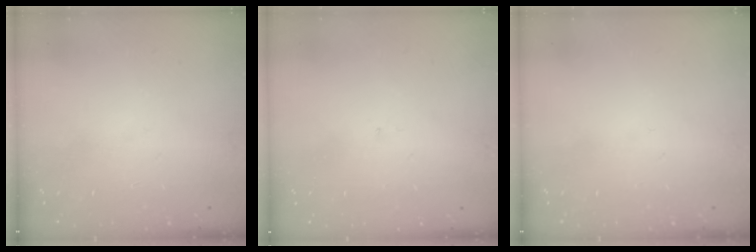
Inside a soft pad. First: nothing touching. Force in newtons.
{"total": 0.8, "press": 0.8, "slide": 0.1}
{"total": 0.0}